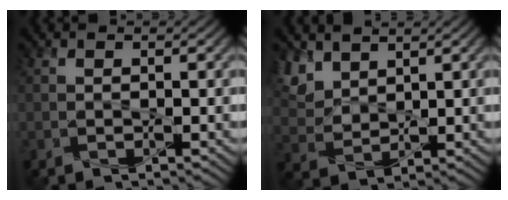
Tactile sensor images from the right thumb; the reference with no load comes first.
{"total": 5.7, "force": [3.7, 3.2, 2.8], "torque": [-0.088, -0.001, 0.081]}